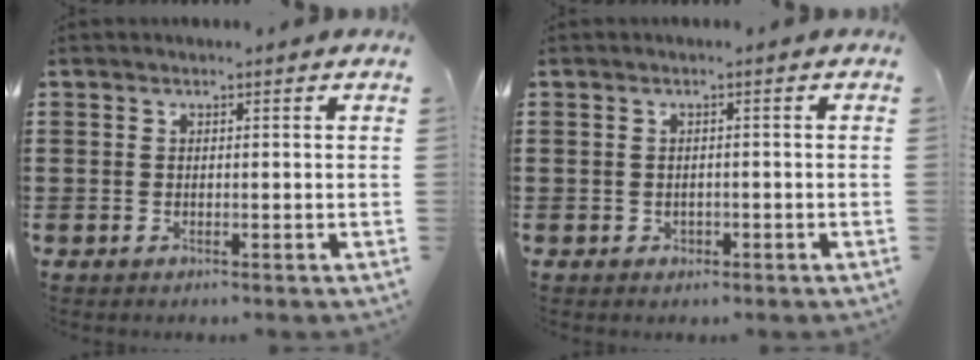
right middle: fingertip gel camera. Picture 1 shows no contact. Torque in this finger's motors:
{"motor_torque": [0.17, -0.08, 0.01, 0.00]}